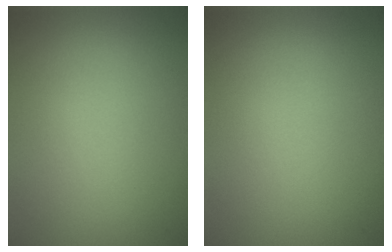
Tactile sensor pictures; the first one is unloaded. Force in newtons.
{"total": 0.0}